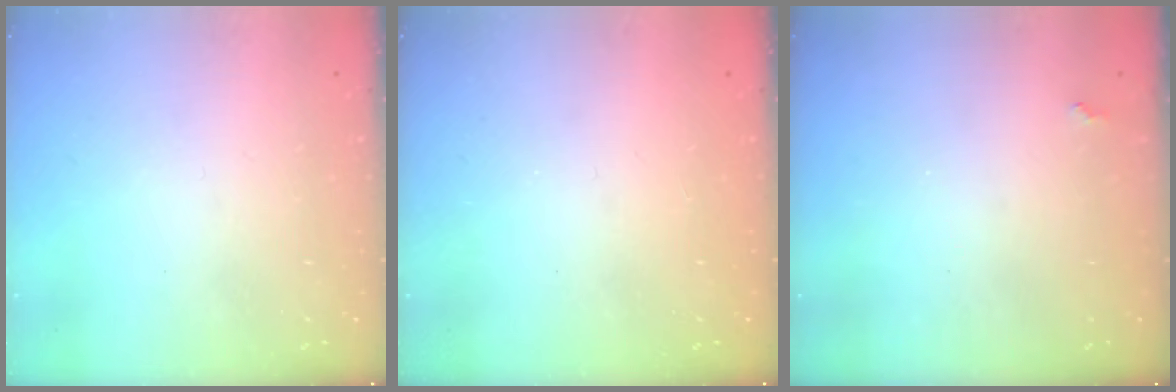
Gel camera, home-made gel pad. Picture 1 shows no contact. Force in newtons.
{"total": 1.0, "press": 1.0, "slide": 0.1}
{"total": 2.0, "press": 2.0, "slide": 0.5}